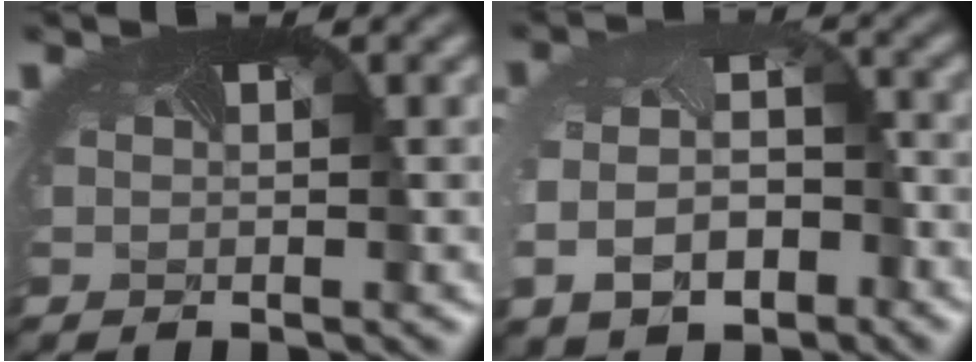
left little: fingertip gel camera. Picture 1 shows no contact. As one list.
[{"total": 6.6, "force": [-2.9, 4.2, 4.1], "torque": [-0.097, -0.026, -0.041]}]